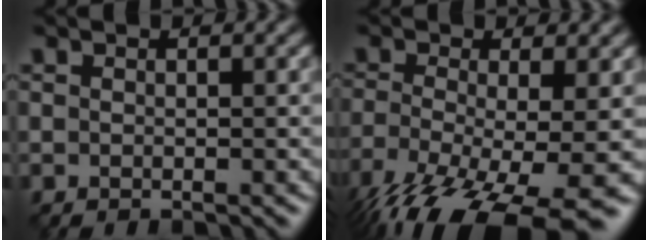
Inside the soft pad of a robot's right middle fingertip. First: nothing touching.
{"total": 11.4, "force": [-6.8, 3.0, 8.6], "torque": [-0.169, -0.027, -0.114]}